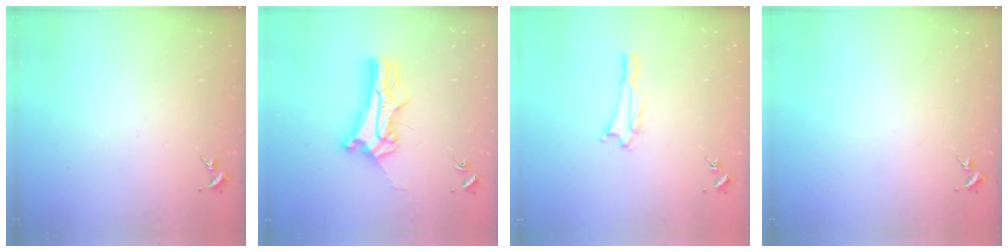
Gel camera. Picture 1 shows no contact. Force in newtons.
{"total": 10.9, "press": 10.9, "slide": 0.8}
{"total": 1.0, "press": 1.0, "slide": 0.1}
{"total": 0.0}